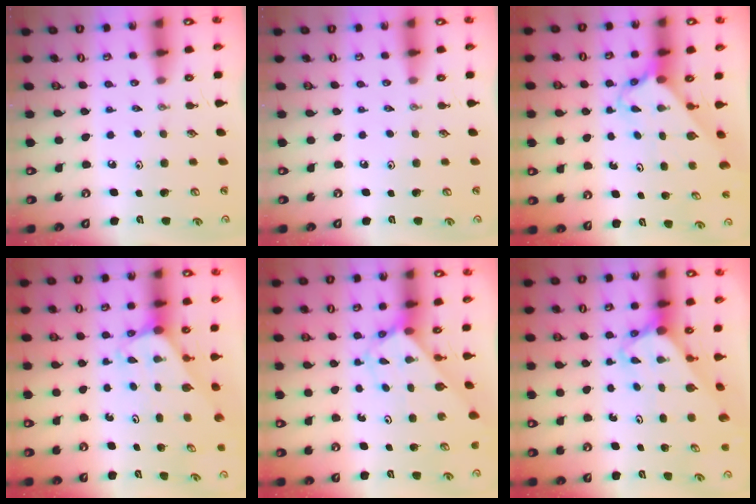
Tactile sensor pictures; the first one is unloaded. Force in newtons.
{"total": 0.0}
{"total": 2.8, "press": 2.8, "slide": 0.2}
{"total": 1.8, "press": 1.8, "slide": 0.1}
{"total": 2.9, "press": 2.9, "slide": 0.1}
{"total": 3.7, "press": 3.7, "slide": 0.2}